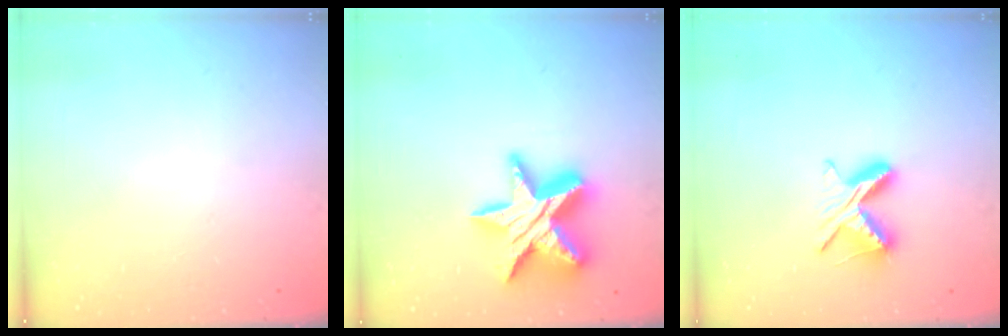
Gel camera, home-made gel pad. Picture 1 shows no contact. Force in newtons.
{"total": 18.5, "press": 18.4, "slide": 1.4}
{"total": 7.9, "press": 7.9, "slide": 1.1}